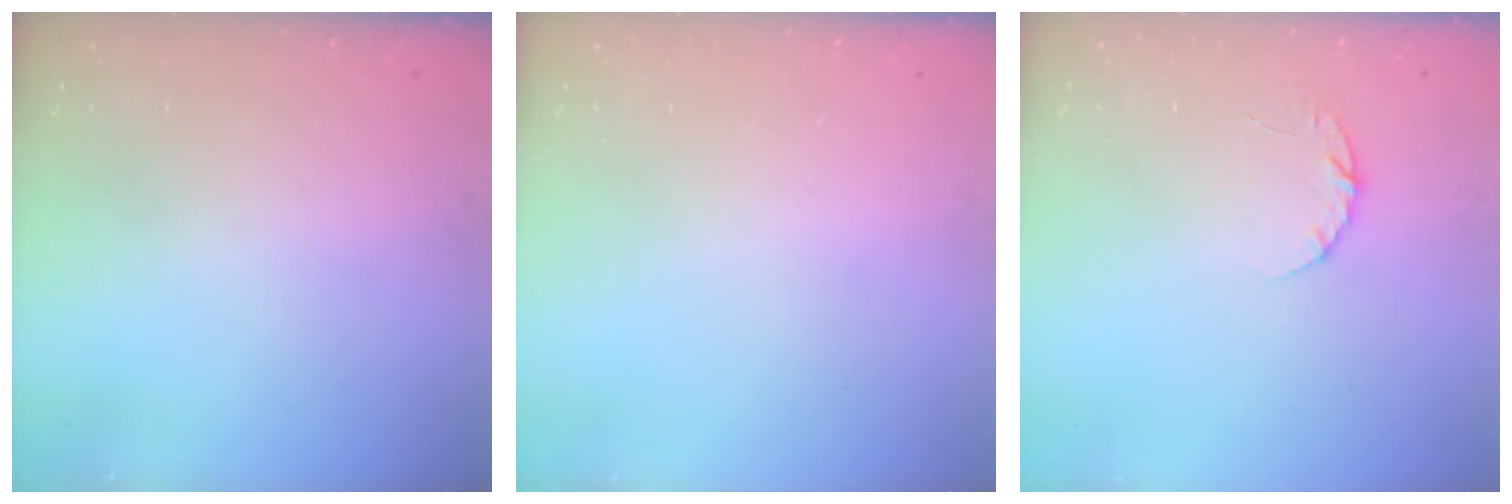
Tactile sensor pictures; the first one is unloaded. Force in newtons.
{"total": 0.0}
{"total": 4.8, "press": 4.7, "slide": 0.6}